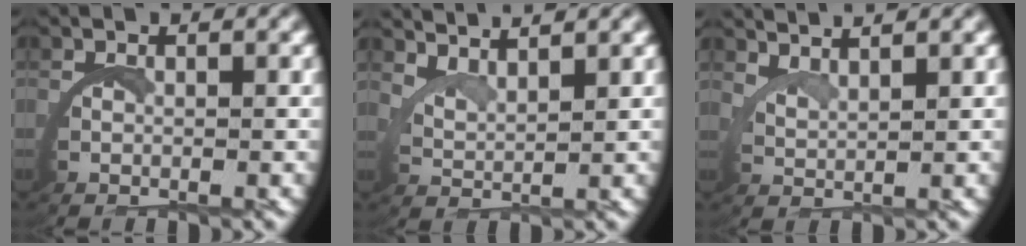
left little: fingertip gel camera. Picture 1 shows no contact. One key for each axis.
{"total": 3.9, "fx": 3.7, "fy": 0.4, "fz": 1.2, "tx": -0.041, "ty": -0.002, "tz": 0.065}
{"total": 3.7, "fx": 3.6, "fy": -0.2, "fz": 0.9, "tx": -0.028, "ty": -0.001, "tz": 0.066}